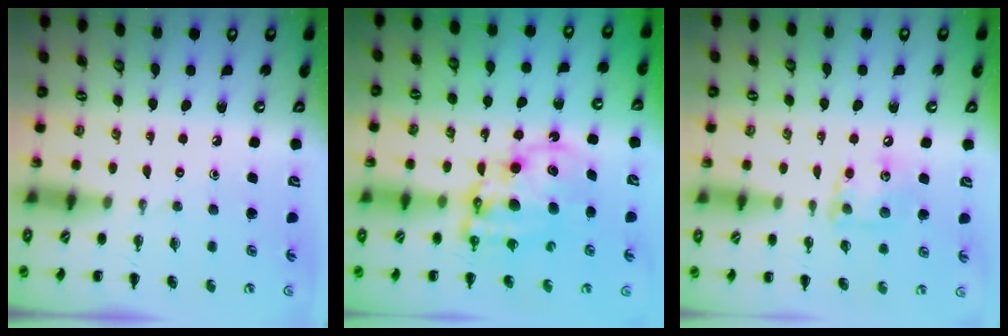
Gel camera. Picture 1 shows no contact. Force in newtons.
{"total": 12.4, "press": 12.1, "slide": 2.9}
{"total": 9.1, "press": 9.1, "slide": 0.8}